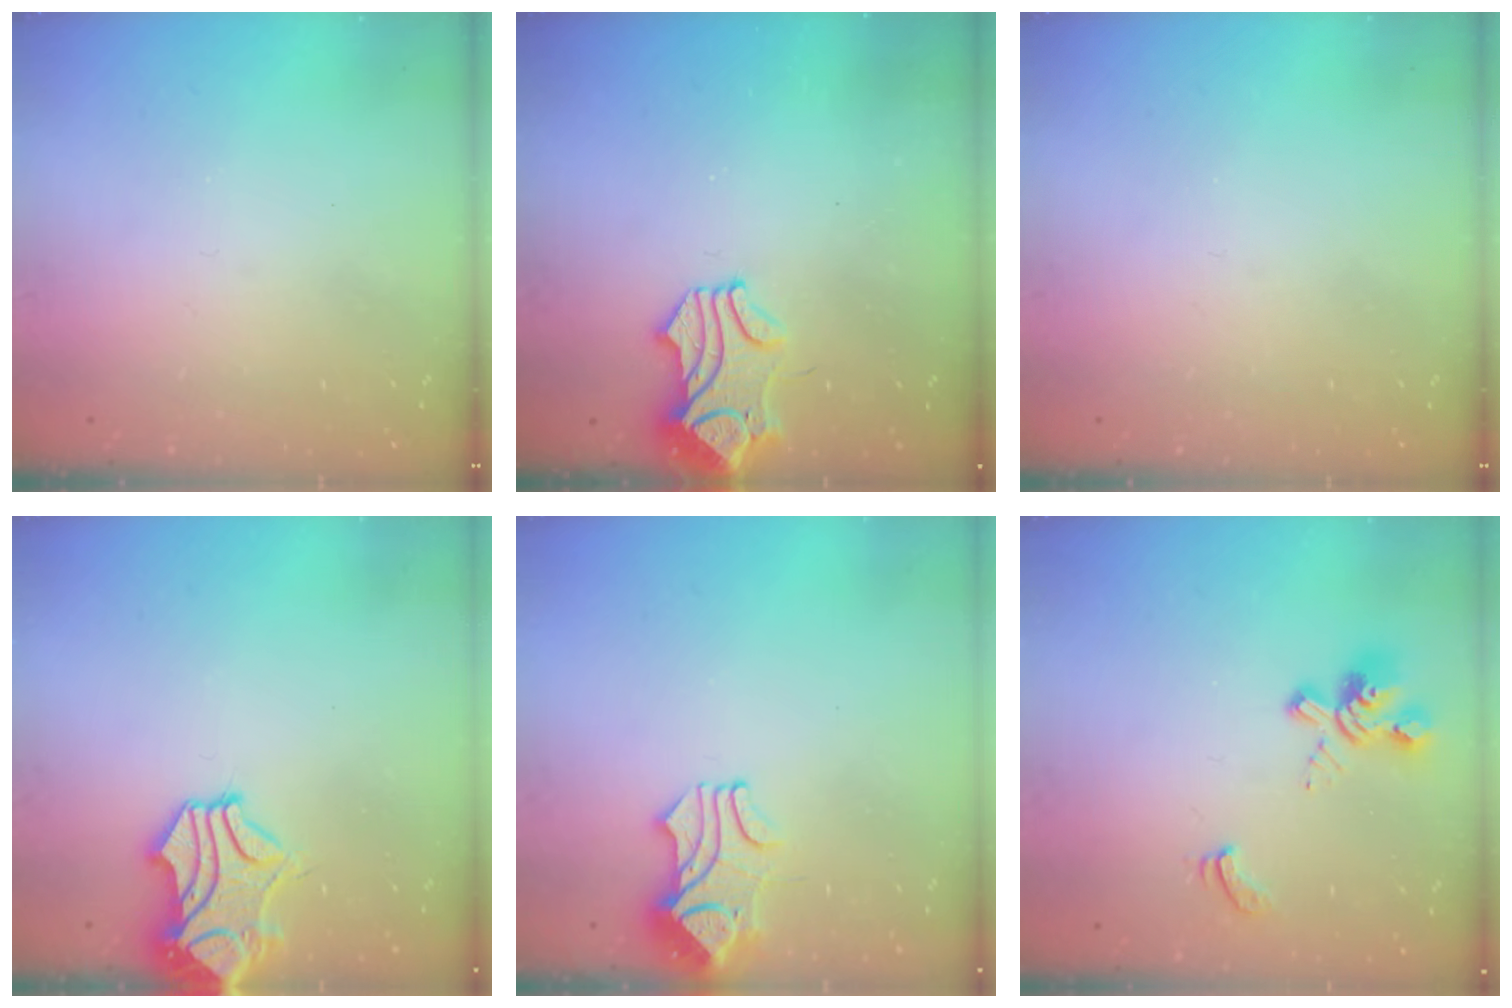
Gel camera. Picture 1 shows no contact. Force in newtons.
{"total": 1.7, "press": 1.2, "slide": 1.1}
{"total": 0.0}
{"total": 2.2, "press": 1.8, "slide": 1.3}
{"total": 1.6, "press": 1.3, "slide": 1.0}
{"total": 2.4, "press": 1.9, "slide": 1.5}